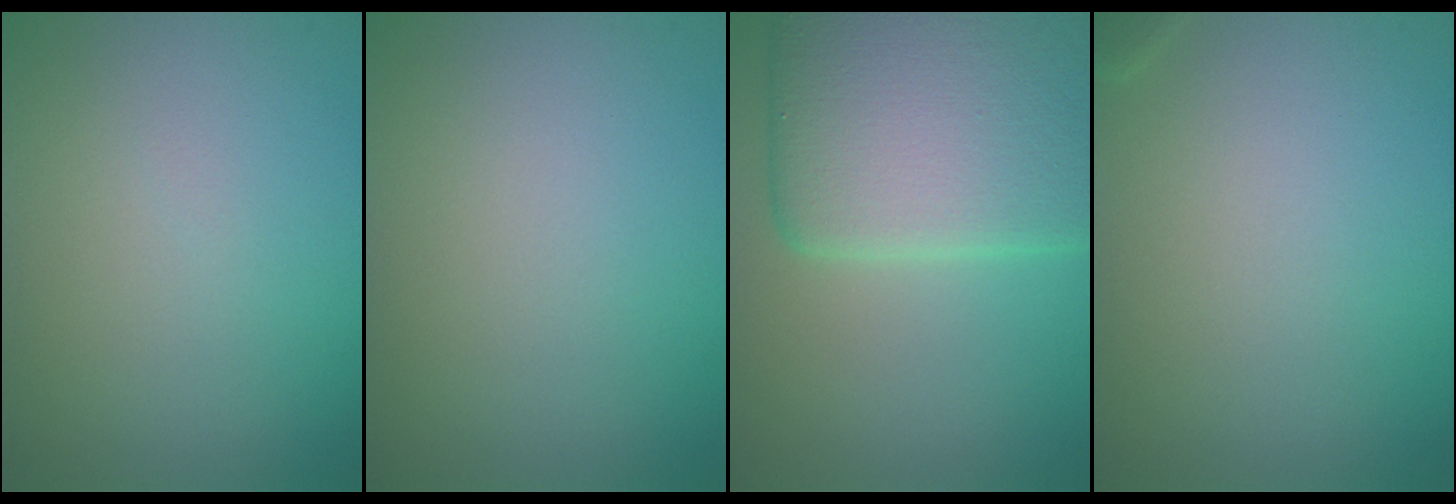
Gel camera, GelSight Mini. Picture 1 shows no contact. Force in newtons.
{"total": 0.0}
{"total": 11.0, "press": 11.0, "slide": 0.4}
{"total": 0.6, "press": 0.6, "slide": 0.0}